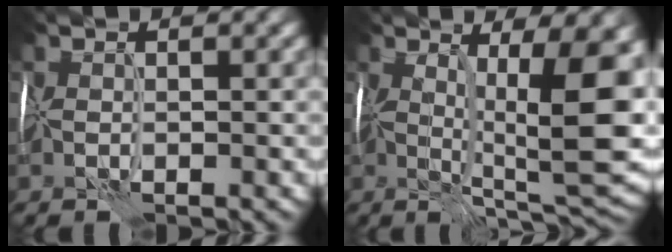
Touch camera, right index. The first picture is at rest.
{"total": 11.8, "force": [1.7, 2.8, 11.3], "torque": [-0.170, -0.011, 0.032]}